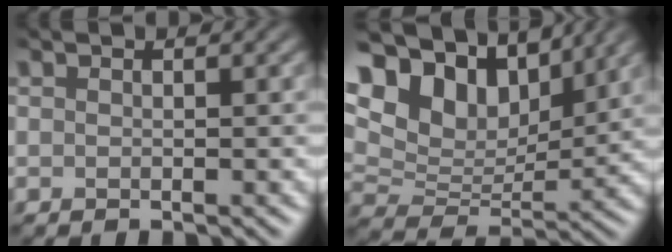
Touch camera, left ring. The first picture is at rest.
{"total": 13.5, "force": [7.1, 8.0, 8.2], "torque": [-0.169, 0.034, 0.108]}